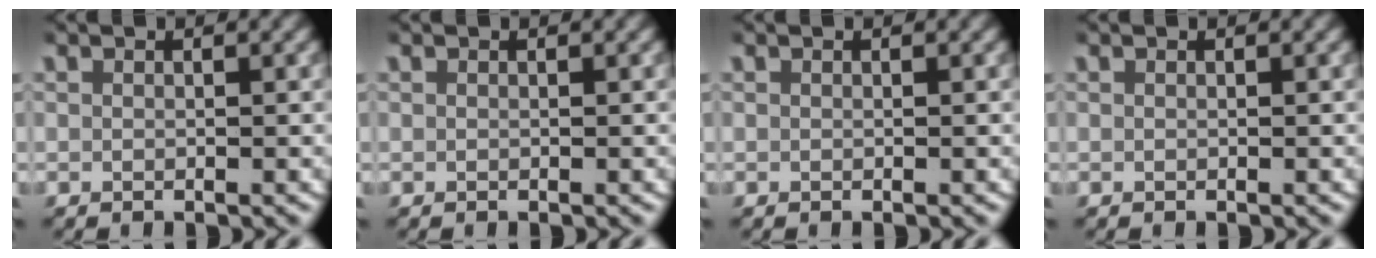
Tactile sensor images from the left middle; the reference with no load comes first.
{"total": 0.0}
{"total": 0.0}
{"total": 0.0}